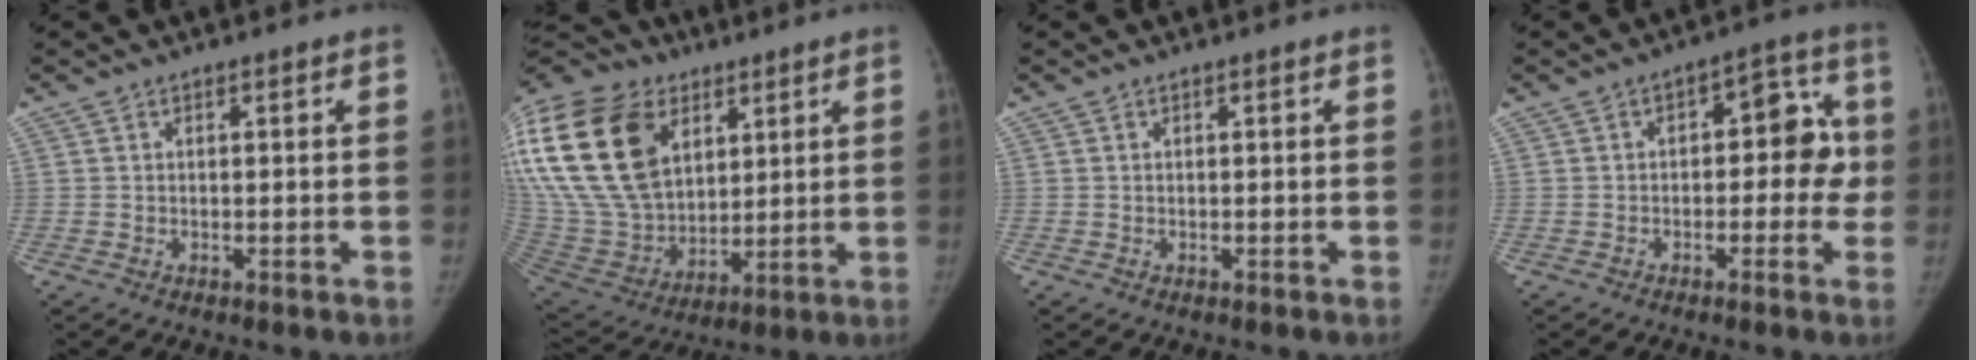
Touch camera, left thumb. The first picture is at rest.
{"total": 33.2, "force": [11.5, 22.3, 21.8], "torque": [-0.485, 0.020, 0.229]}
{"total": 0.0}
{"total": 9.8, "force": [-0.6, 5.8, 7.8], "torque": [-0.045, 0.038, -0.018]}